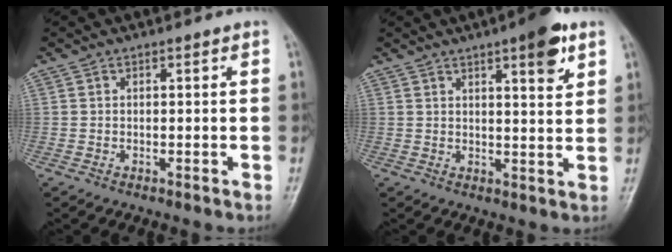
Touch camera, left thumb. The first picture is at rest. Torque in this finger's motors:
{"motor_torque": [1.41, 0.92, 0.76, -0.94, 0.03]}